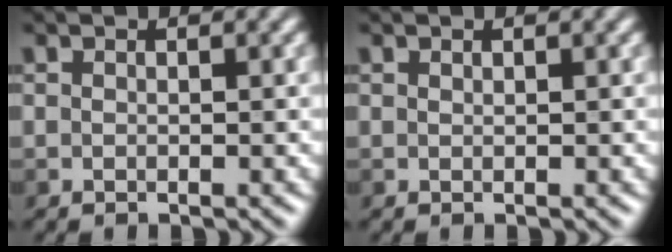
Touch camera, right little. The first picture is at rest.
{"total": 0.0}